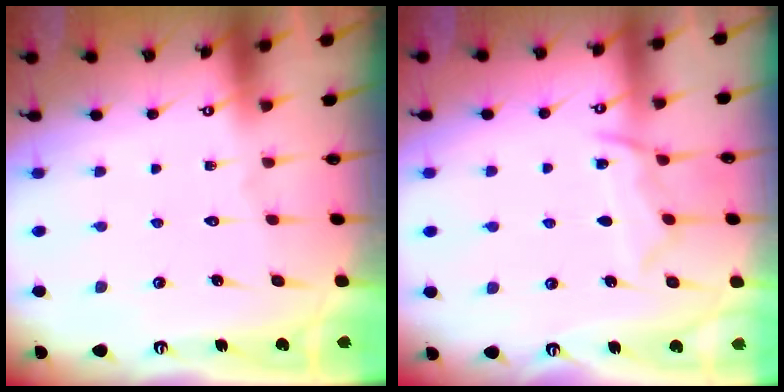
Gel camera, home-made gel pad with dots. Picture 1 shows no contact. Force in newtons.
{"total": 9.0, "press": 8.9, "slide": 0.9}